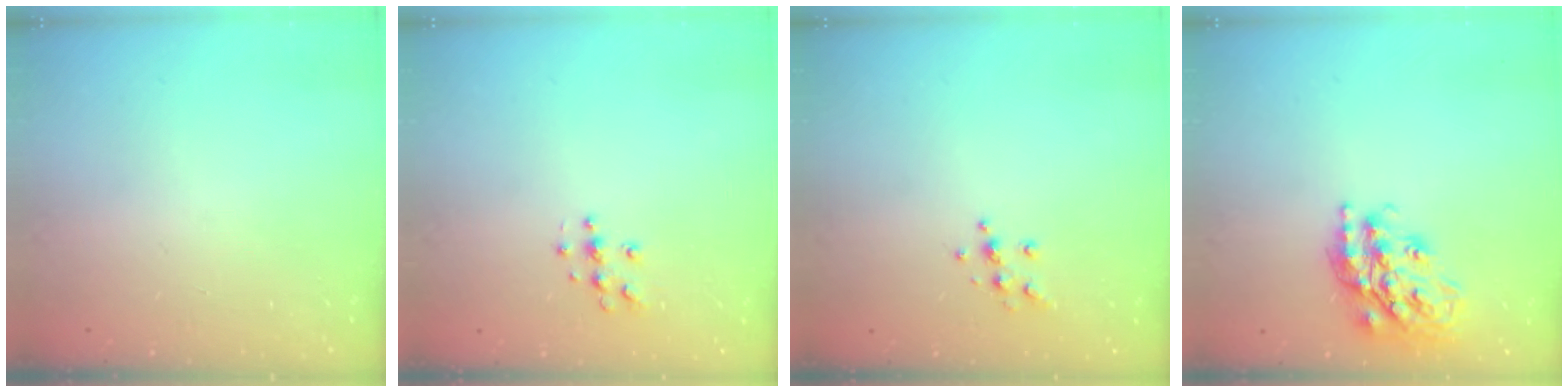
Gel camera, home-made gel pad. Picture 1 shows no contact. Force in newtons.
{"total": 5.4, "press": 5.4, "slide": 0.6}
{"total": 6.4, "press": 6.3, "slide": 1.2}
{"total": 20.4, "press": 20.3, "slide": 1.7}